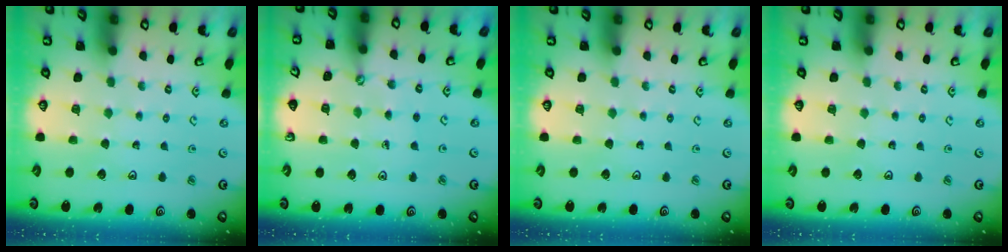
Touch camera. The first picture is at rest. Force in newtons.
{"total": 2.5, "press": 2.5, "slide": 0.2}
{"total": 0.0}
{"total": 0.0}